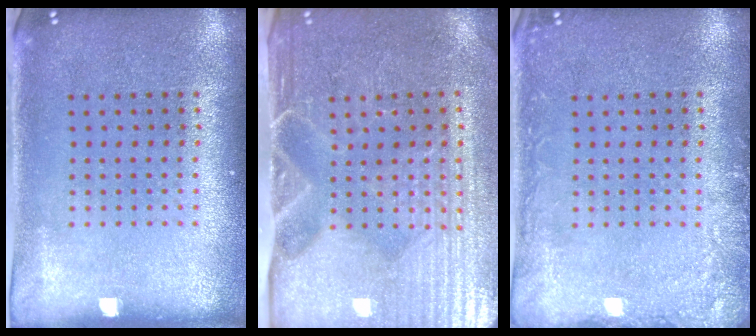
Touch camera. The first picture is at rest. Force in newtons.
{"total": 4.6, "press": 4.1, "slide": 2.1}
{"total": 2.0, "press": 2.0, "slide": 0.2}